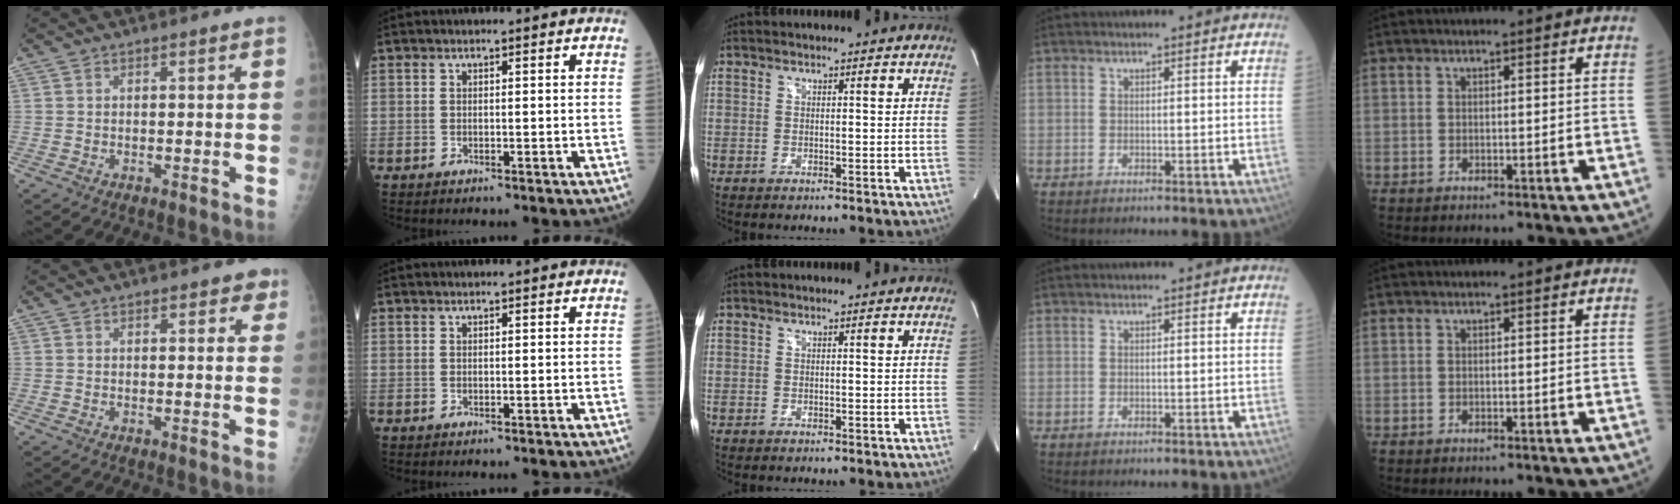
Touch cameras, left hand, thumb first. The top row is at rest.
{"thumb": {"total": 2.9, "force": [2.0, 1.5, 1.6], "torque": [0.005, -0.006, 0.019]}, "index": {"total": 1.0, "force": [0.9, 0.1, 0.3], "torque": [-0.004, 0.008, 0.014]}}